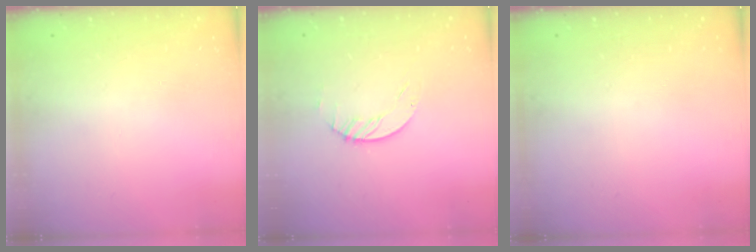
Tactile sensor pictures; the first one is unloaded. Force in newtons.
{"total": 1.2, "press": 1.2, "slide": 0.2}
{"total": 0.0}